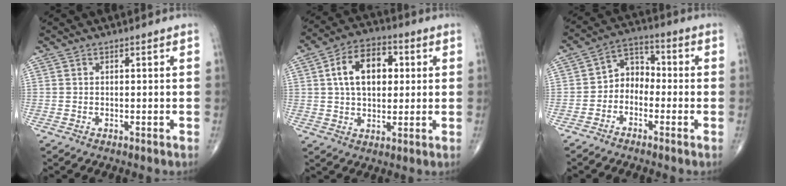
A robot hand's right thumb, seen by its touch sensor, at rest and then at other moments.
{"total": 12.5, "force": [2.5, 7.9, 9.4], "torque": [-0.134, 0.012, 0.036]}
{"total": 6.2, "force": [-1.8, 4.9, 3.4], "torque": [-0.029, 0.035, -0.051]}